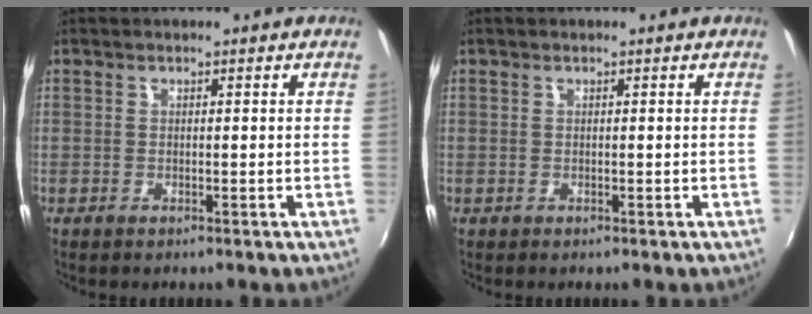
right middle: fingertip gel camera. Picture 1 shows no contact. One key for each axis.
{"total": 0.0}